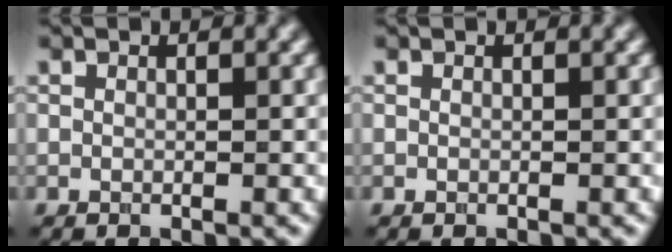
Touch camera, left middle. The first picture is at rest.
{"total": 0.0}